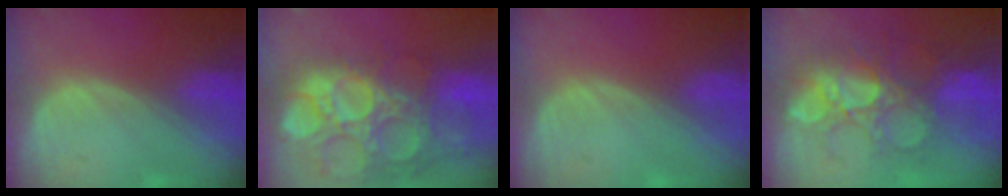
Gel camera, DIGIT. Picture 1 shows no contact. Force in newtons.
{"total": 15.6, "press": 12.8, "slide": 8.9}
{"total": 0.0}
{"total": 9.4, "press": 9.2, "slide": 2.1}